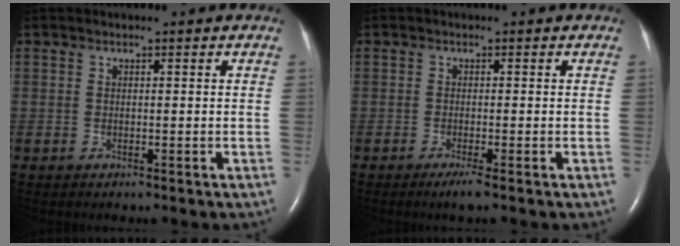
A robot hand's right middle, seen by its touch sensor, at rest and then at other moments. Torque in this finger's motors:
{"motor_torque": [0.26, -0.12, -0.03, 0.00]}